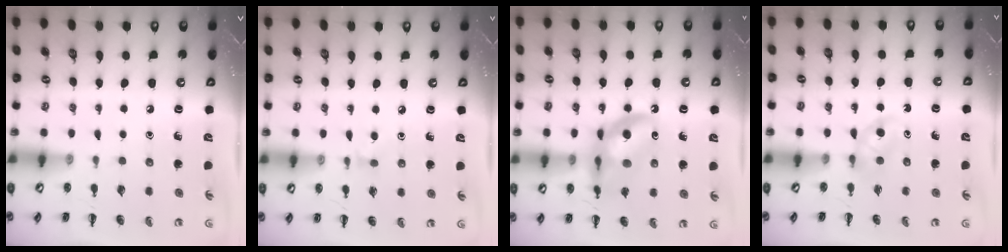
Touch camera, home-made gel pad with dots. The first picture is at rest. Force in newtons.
{"total": 3.6, "press": 3.3, "slide": 1.5}
{"total": 14.8, "press": 14.4, "slide": 3.3}
{"total": 3.8, "press": 3.4, "slide": 1.7}